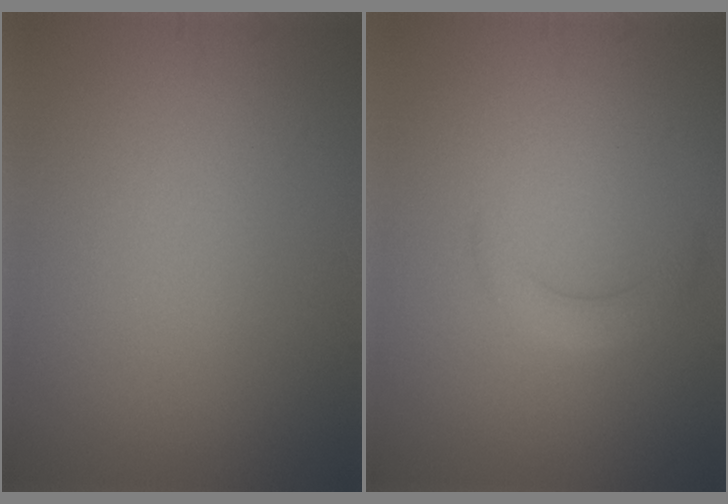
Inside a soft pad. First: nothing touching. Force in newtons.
{"total": 1.8, "press": 1.8, "slide": 0.1}